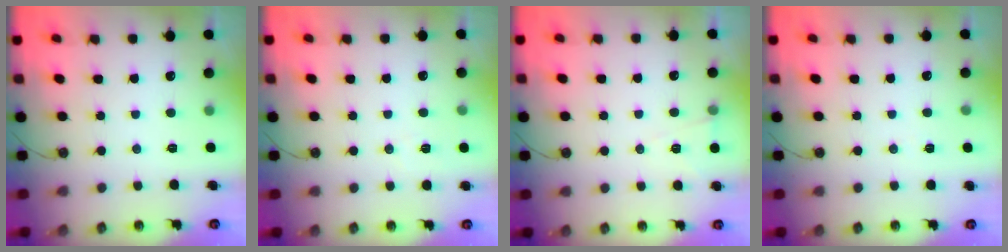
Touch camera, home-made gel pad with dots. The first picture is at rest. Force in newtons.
{"total": 5.7, "press": 4.7, "slide": 3.2}
{"total": 5.6, "press": 3.7, "slide": 4.2}
{"total": 3.1, "press": 2.2, "slide": 2.1}